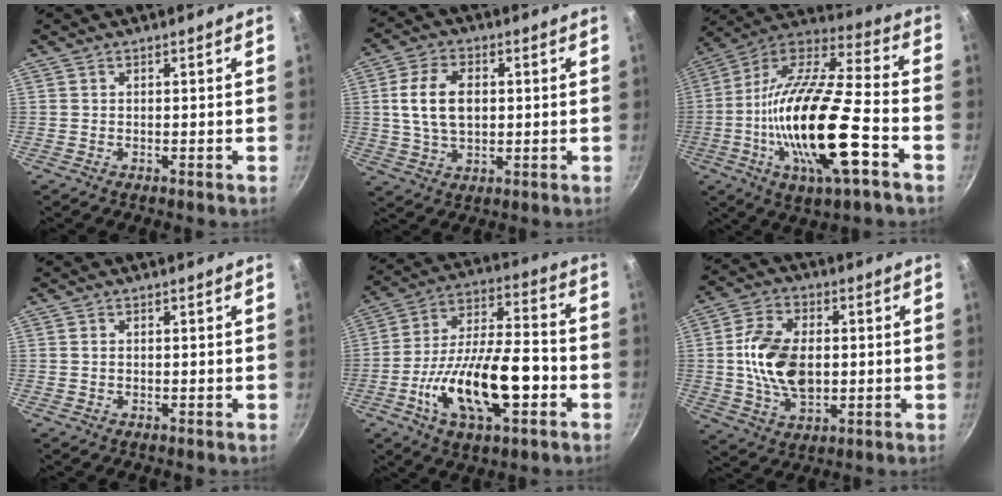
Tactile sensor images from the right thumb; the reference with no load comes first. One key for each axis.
{"total": 10.0, "fx": 1.2, "fy": 6.3, "fz": 7.7, "tx": -0.133, "ty": 0.006, "tz": 0.021}
{"total": 25.9, "fx": -7.3, "fy": 8.0, "fz": 23.5, "tx": -0.429, "ty": 0.018, "tz": -0.143}
{"total": 0.7, "fx": 0.1, "fy": 0.5, "fz": 0.3, "tx": -0.005, "ty": 0.003, "tz": 0.001}
{"total": 20.4, "fx": -6.2, "fy": 8.8, "fz": 17.3, "tx": -0.286, "ty": 0.040, "tz": -0.107}
{"total": 13.7, "fx": 0.2, "fy": 8.8, "fz": 10.5, "tx": -0.175, "ty": 0.006, "tz": 0.002}